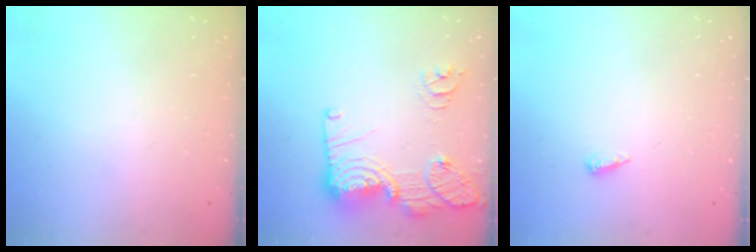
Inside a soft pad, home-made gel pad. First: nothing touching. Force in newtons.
{"total": 18.4, "press": 18.3, "slide": 1.7}
{"total": 6.0, "press": 6.0, "slide": 0.6}